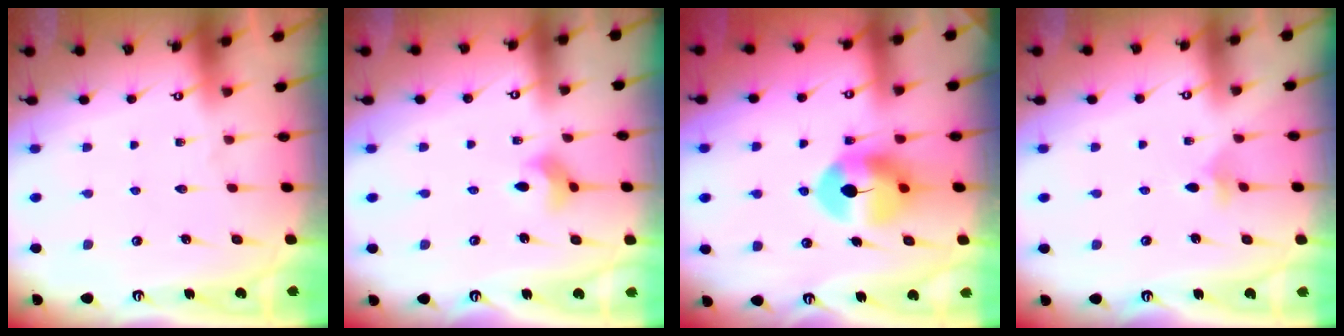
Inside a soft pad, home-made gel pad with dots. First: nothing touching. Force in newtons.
{"total": 5.2, "press": 5.2, "slide": 0.6}
{"total": 8.5, "press": 8.4, "slide": 0.3}
{"total": 3.7, "press": 3.7, "slide": 0.6}